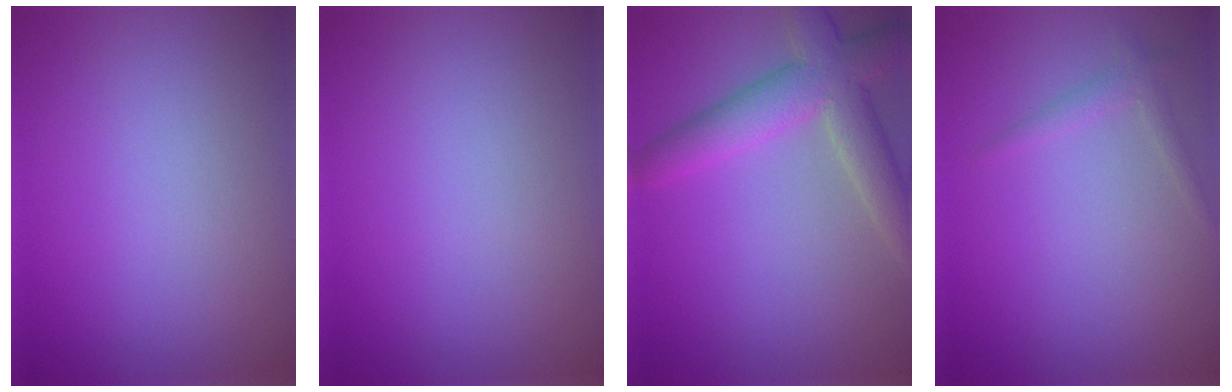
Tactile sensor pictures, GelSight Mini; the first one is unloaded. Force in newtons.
{"total": 0.0}
{"total": 5.6, "press": 5.6, "slide": 0.6}
{"total": 1.2, "press": 1.2, "slide": 0.1}